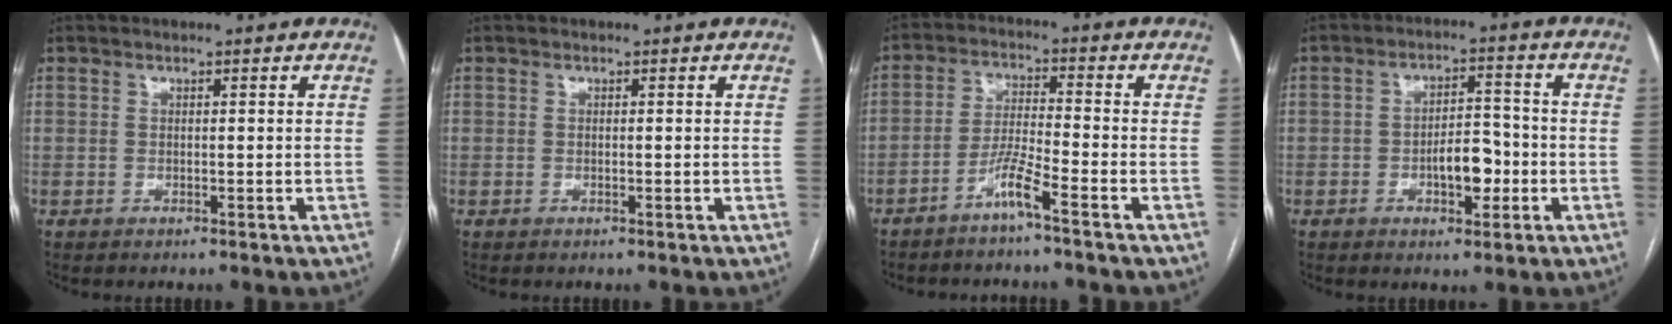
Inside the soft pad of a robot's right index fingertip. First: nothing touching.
{"total": 0.0}
{"total": 5.0, "force": [-3.5, -0.7, 3.5], "torque": [-0.075, -0.001, -0.075]}
{"total": 6.2, "force": [-1.9, 2.7, 5.2], "torque": [-0.084, 0.012, -0.026]}